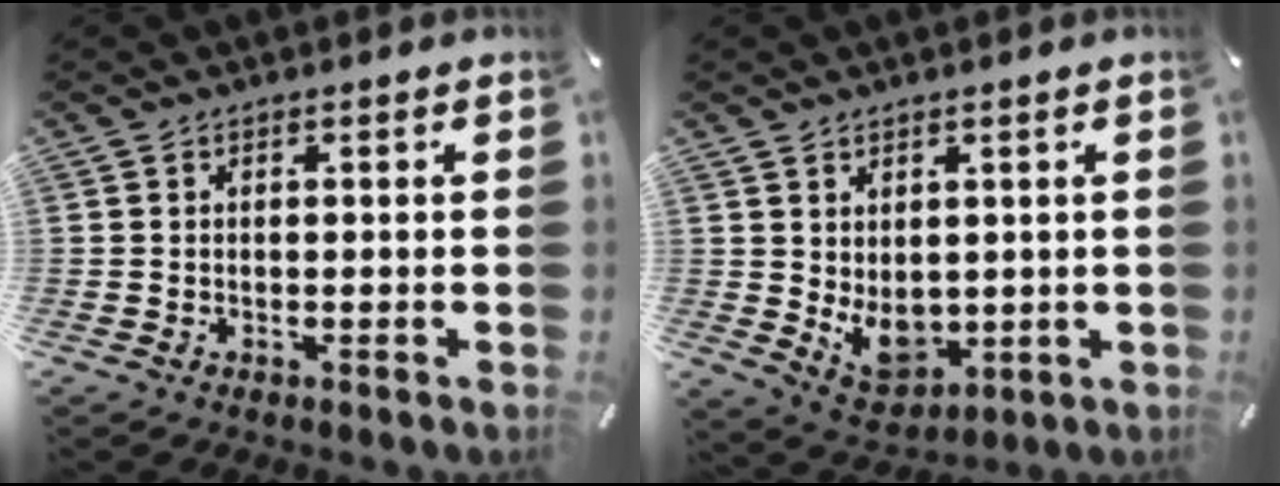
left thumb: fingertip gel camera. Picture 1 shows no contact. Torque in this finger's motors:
{"motor_torque": [1.26, 1.41, 0.51, -0.58, 0.08]}